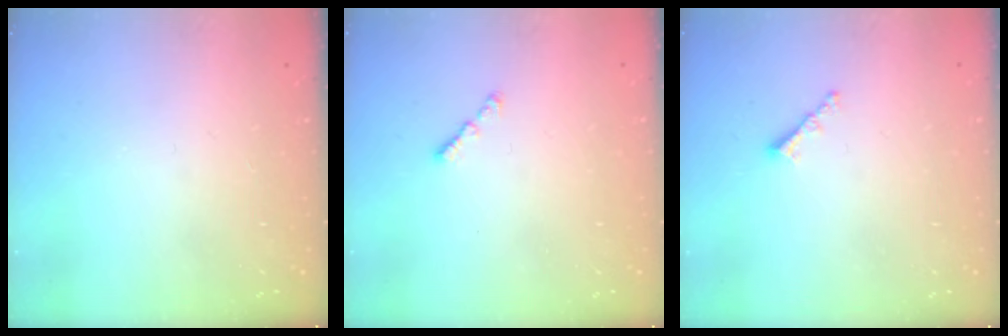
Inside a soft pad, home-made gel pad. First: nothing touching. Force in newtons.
{"total": 1.0, "press": 0.9, "slide": 0.5}
{"total": 1.8, "press": 1.7, "slide": 0.5}